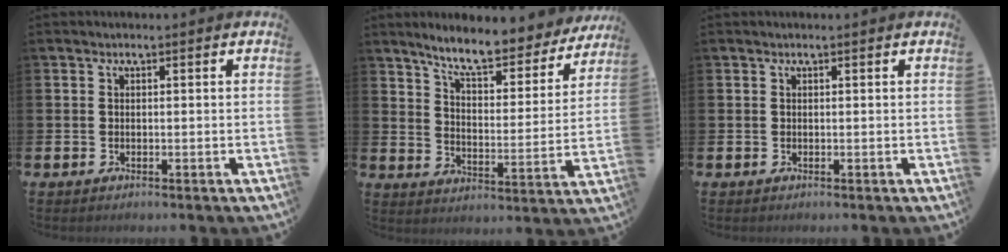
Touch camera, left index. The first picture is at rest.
{"total": 8.1, "force": [7.5, 1.3, 2.9], "torque": [-0.080, -0.050, 0.127]}
{"total": 0.0}